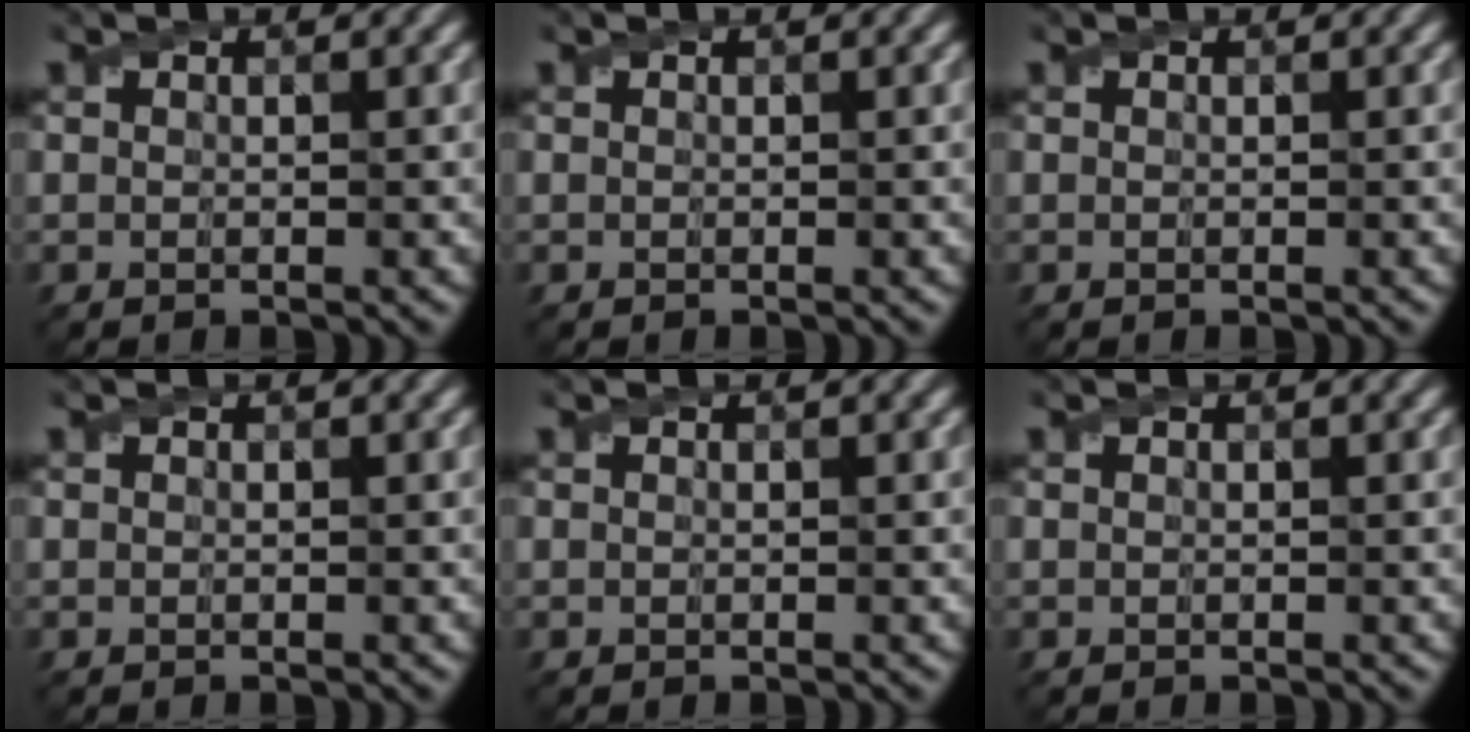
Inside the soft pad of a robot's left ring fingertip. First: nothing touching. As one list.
[{"total": 0.0}, {"total": 0.0}, {"total": 0.0}, {"total": 0.0}, {"total": 0.0}]